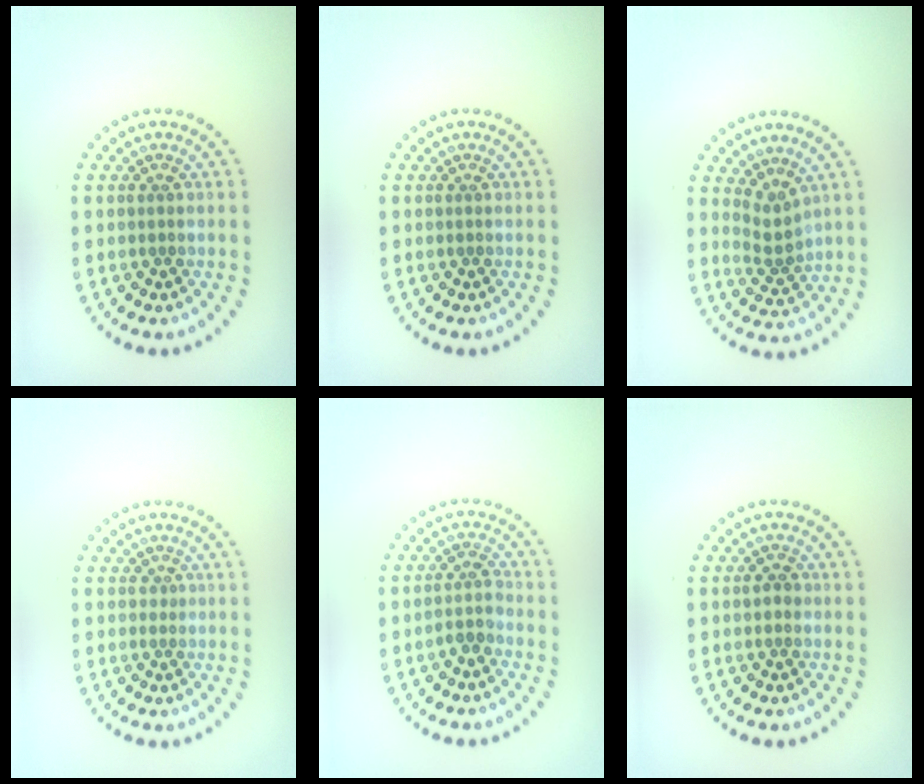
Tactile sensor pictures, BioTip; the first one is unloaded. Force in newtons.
{"total": 0.0}
{"total": 2.2, "press": 1.5, "slide": 1.6}
{"total": 0.5, "press": 0.1, "slide": 0.5}
{"total": 1.9, "press": 1.6, "slide": 1.0}
{"total": 1.0, "press": 1.0, "slide": 0.2}